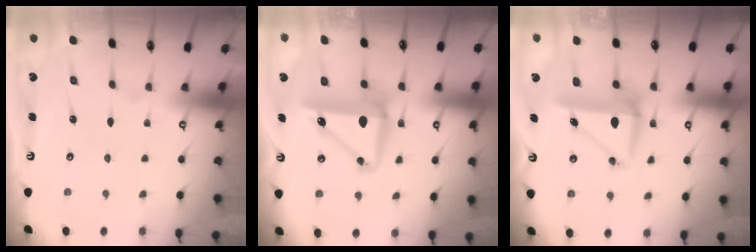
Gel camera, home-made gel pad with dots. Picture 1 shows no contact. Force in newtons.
{"total": 10.3, "press": 10.1, "slide": 2.2}
{"total": 7.9, "press": 7.7, "slide": 1.8}